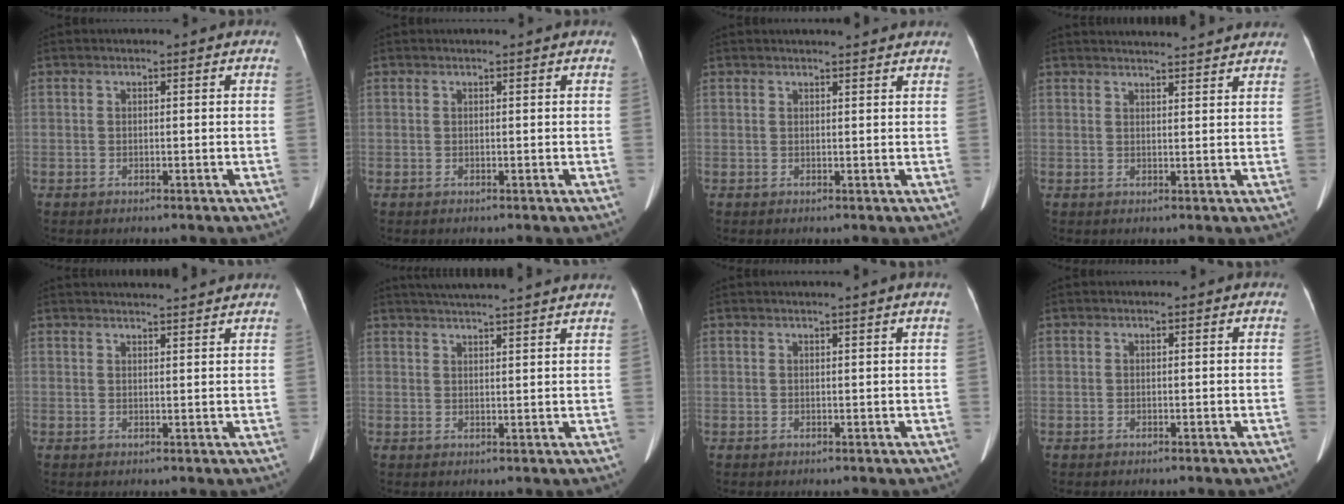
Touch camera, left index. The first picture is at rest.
{"total": 0.9, "force": [0.8, -0.1, 0.3], "torque": [-0.007, 0.004, 0.016]}
{"total": 5.6, "force": [5.2, 0.4, 1.9], "torque": [-0.027, 0.014, 0.052]}
{"total": 11.1, "force": [10.6, 0.2, 3.1], "torque": [-0.042, 0.017, 0.122]}
{"total": 8.1, "force": [7.8, -0.2, 2.1], "torque": [-0.031, 0.020, 0.088]}
{"total": 14.2, "force": [13.0, -0.4, 5.7], "torque": [-0.099, 0.013, 0.171]}
{"total": 1.3, "force": [0.9, -0.6, 0.7], "torque": [-0.016, -0.009, 0.023]}
{"total": 0.0}